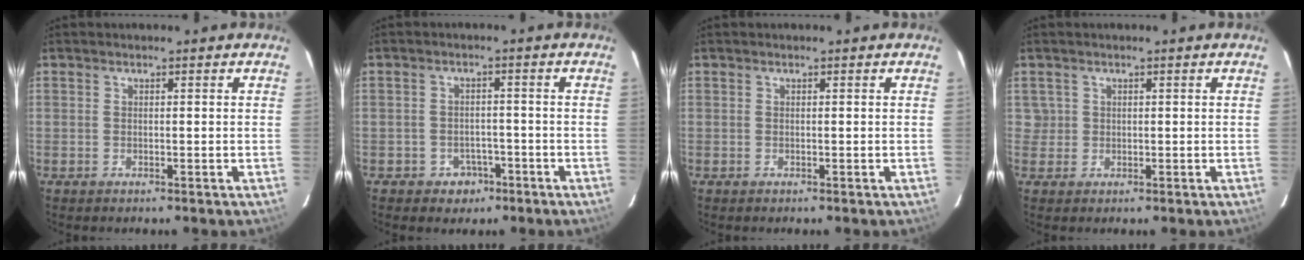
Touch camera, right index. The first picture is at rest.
{"total": 4.6, "force": [-2.6, 3.7, 0.6], "torque": [-0.024, 0.016, -0.027]}
{"total": 0.0}
{"total": 1.8, "force": [0.3, 1.7, -0.3], "torque": [0.015, 0.012, 0.007]}